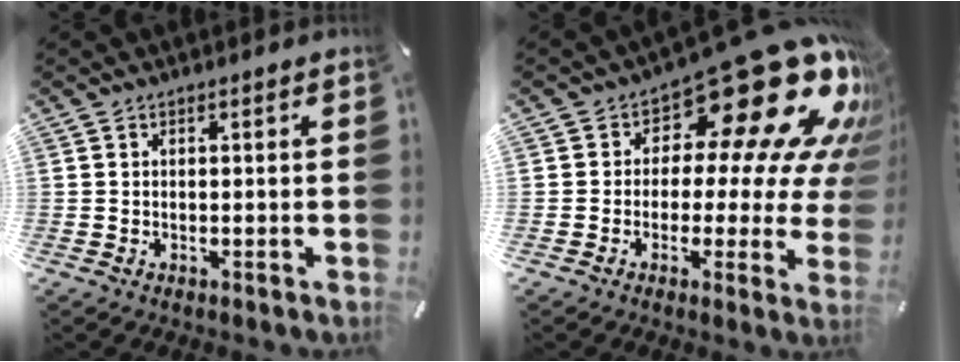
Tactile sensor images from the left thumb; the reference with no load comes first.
{"total": 22.2, "force": [12.4, 9.2, 15.9], "torque": [-0.215, -0.099, 0.200]}